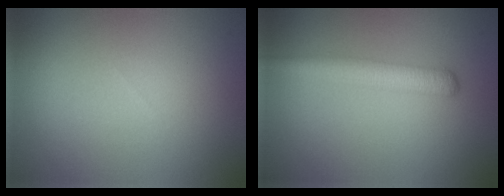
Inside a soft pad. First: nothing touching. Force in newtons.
{"total": 2.8, "press": 2.8, "slide": 0.1}